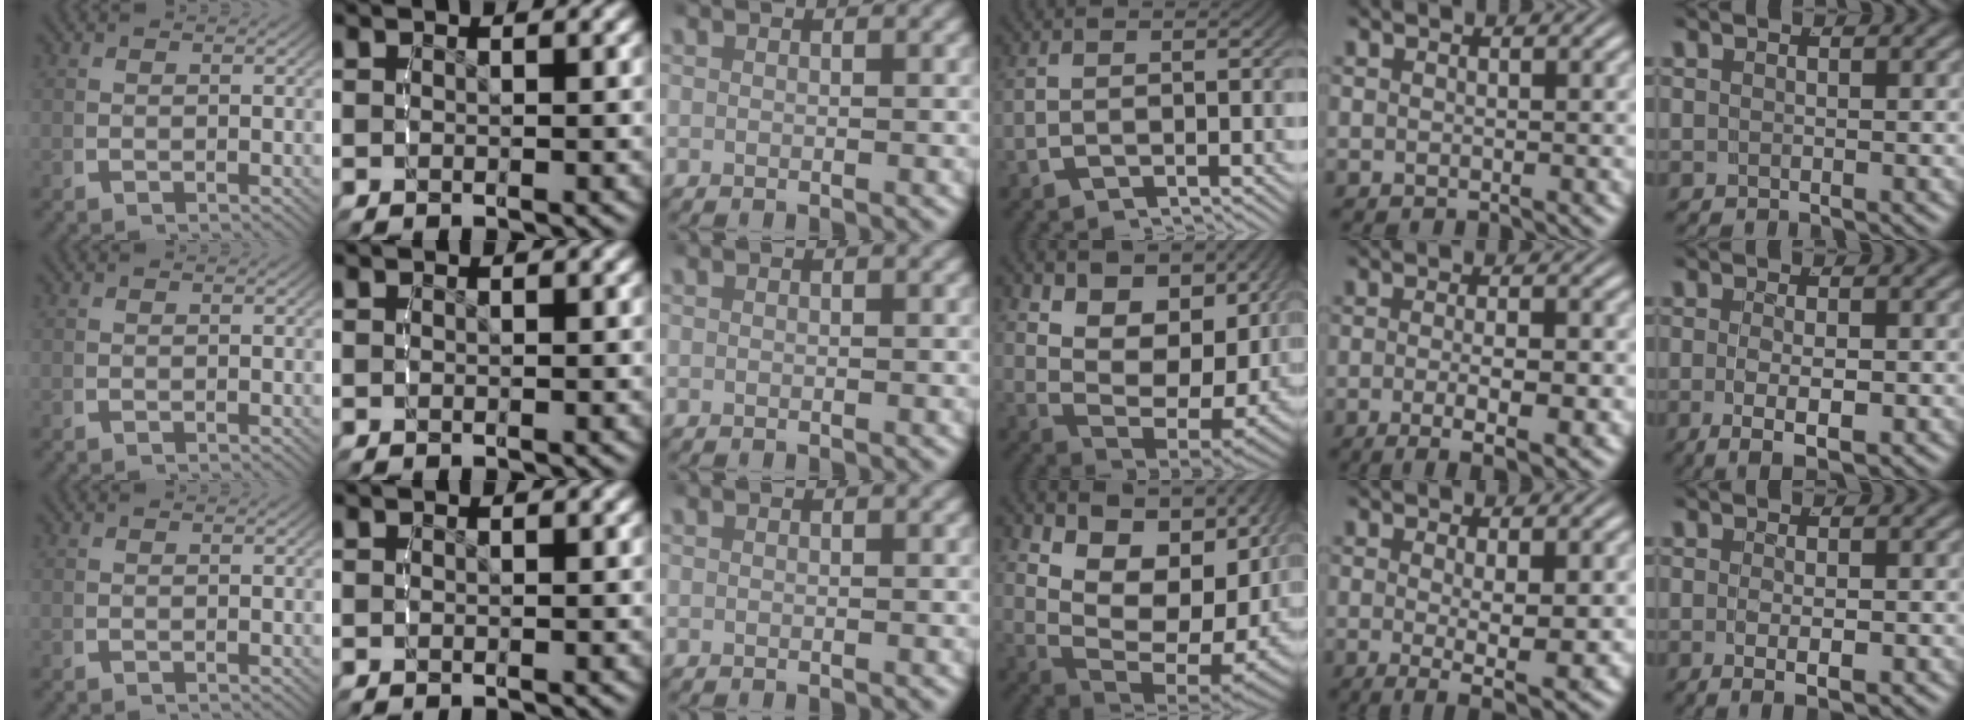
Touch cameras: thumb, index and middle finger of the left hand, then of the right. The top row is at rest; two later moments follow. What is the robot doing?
{"motion": "lift_and_place", "object": "bandage"}